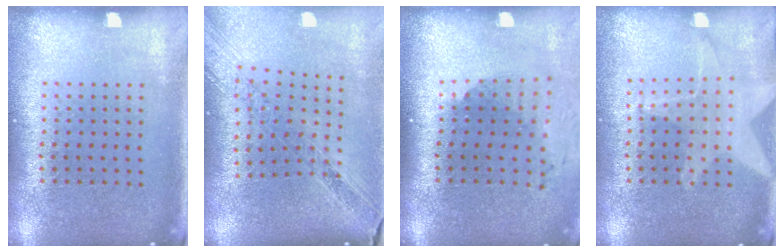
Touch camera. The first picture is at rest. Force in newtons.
{"total": 1.2, "press": 1.2, "slide": 0.3}
{"total": 1.9, "press": 1.4, "slide": 1.3}
{"total": 1.6, "press": 1.5, "slide": 0.6}